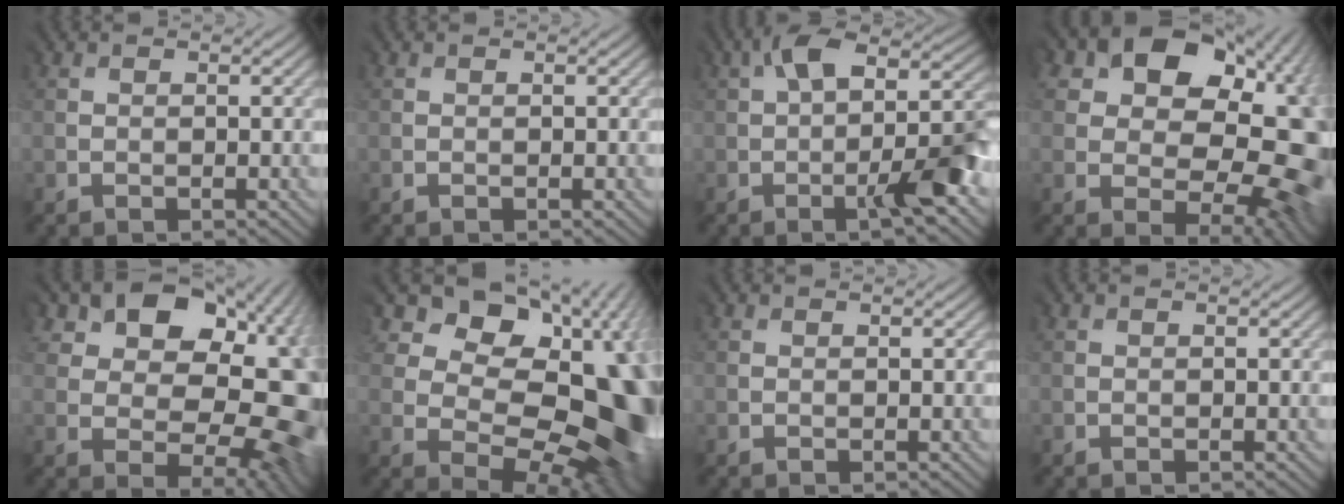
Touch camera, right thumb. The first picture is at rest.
{"total": 0.0}
{"total": 8.7, "force": [-2.2, 2.5, 8.0], "torque": [-0.125, 0.022, -0.041]}
{"total": 17.6, "force": [4.2, 12.2, 12.0], "torque": [-0.145, -0.001, 0.091]}
{"total": 15.9, "force": [4.3, 11.1, 10.6], "torque": [-0.112, 0.000, 0.087]}
{"total": 15.9, "force": [3.9, 11.8, 9.9], "torque": [-0.110, 0.007, 0.076]}
{"total": 0.0}
{"total": 0.0}